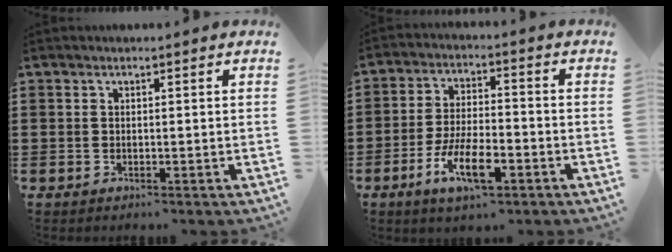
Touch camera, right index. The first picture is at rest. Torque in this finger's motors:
{"motor_torque": [1.11, 1.03, 0.49, 0.18]}